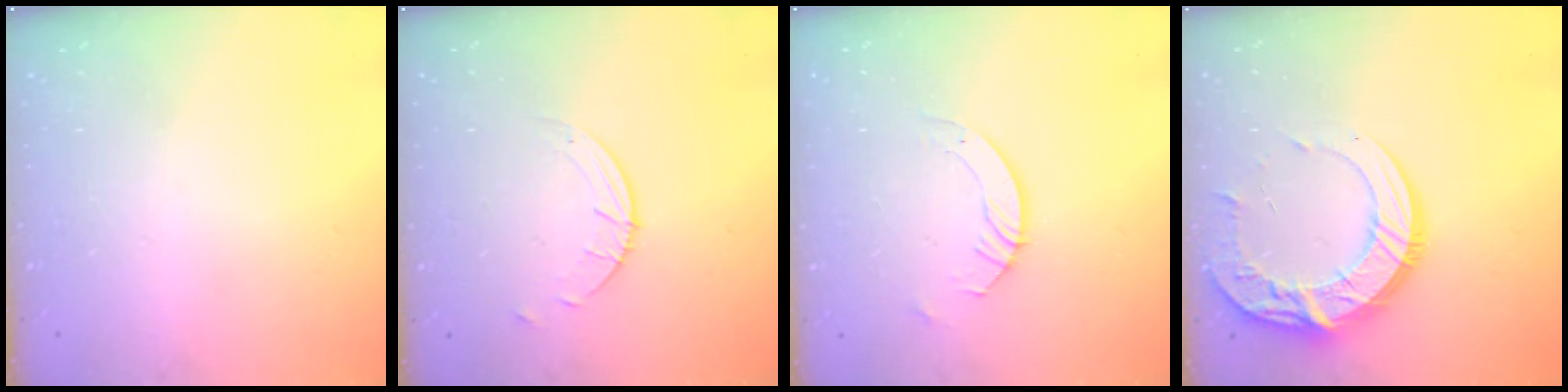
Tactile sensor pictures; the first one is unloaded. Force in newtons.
{"total": 2.7, "press": 2.7, "slide": 0.3}
{"total": 4.8, "press": 4.8, "slide": 0.4}
{"total": 15.2, "press": 15.2, "slide": 1.3}